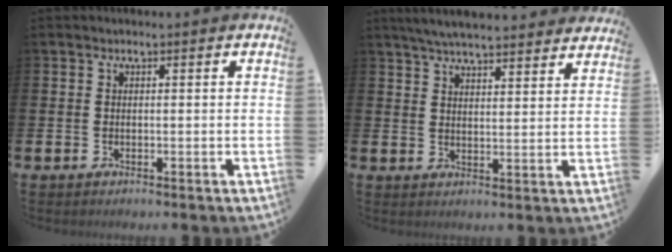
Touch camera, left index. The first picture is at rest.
{"total": 5.8, "force": [5.7, 0.5, 1.4], "torque": [-0.037, -0.026, 0.102]}